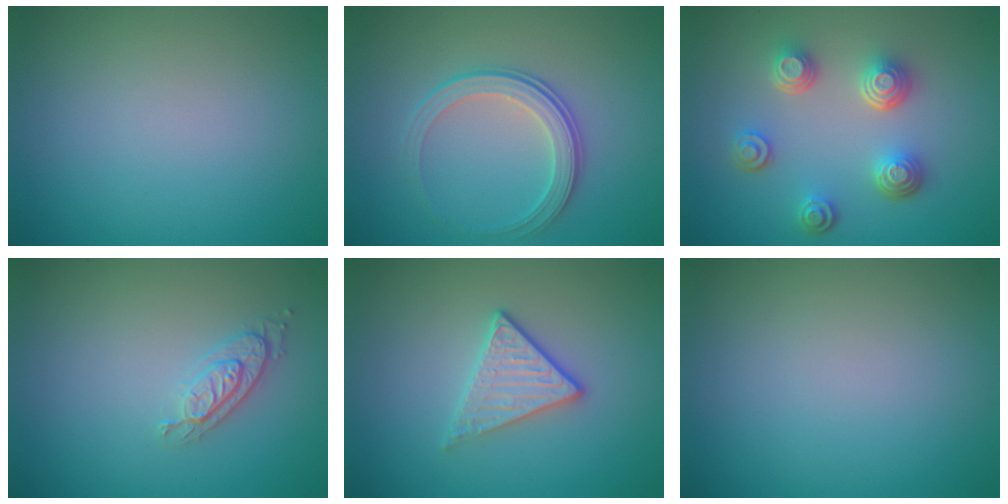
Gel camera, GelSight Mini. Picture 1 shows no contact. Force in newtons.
{"total": 3.3, "press": 2.8, "slide": 1.8}
{"total": 4.5, "press": 3.5, "slide": 2.9}
{"total": 2.0, "press": 1.8, "slide": 0.9}
{"total": 3.0, "press": 2.7, "slide": 1.2}
{"total": 0.0}